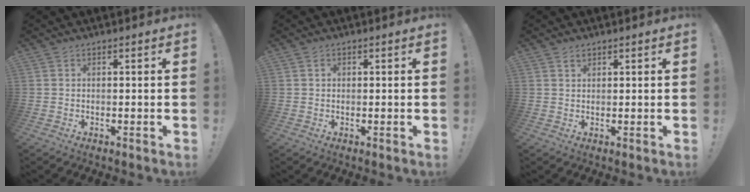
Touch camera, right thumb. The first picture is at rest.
{"total": 0.7, "force": [0.3, 0.6, 0.2], "torque": [0.005, 0.000, 0.004]}
{"total": 1.5, "force": [1.2, 0.8, 0.5], "torque": [0.005, -0.007, 0.019]}